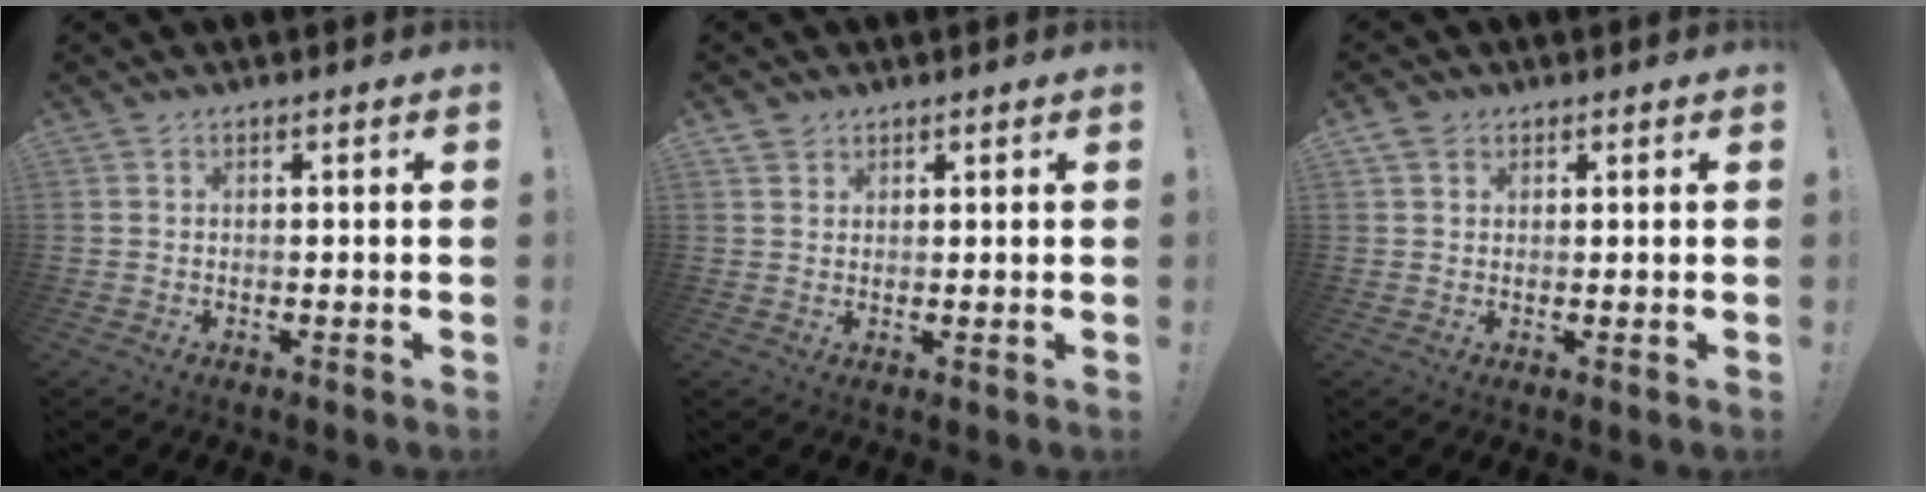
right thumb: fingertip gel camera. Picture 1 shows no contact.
{"total": 2.3, "force": [1.7, 1.5, 0.1], "torque": [0.009, -0.011, 0.030]}
{"total": 3.0, "force": [1.8, 2.2, 0.9], "torque": [-0.006, -0.007, 0.032]}